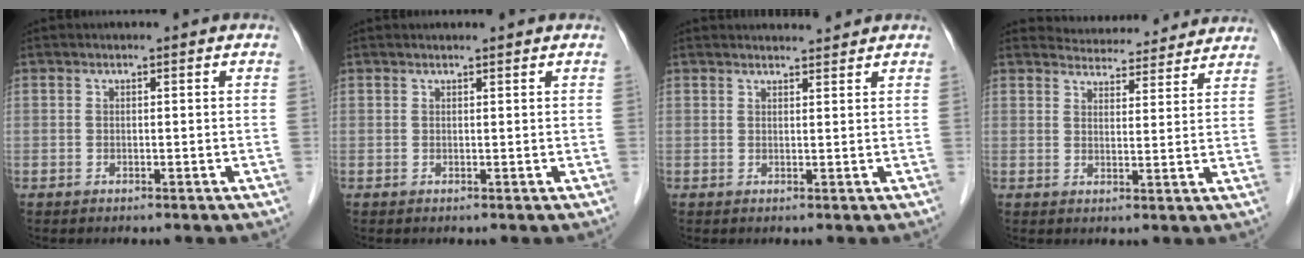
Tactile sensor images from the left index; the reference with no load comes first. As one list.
[{"total": 0.9, "force": [0.9, 0.1, 0.2], "torque": [-0.010, 0.004, 0.014]}, {"total": 6.3, "force": [6.3, 0.4, 0.8], "torque": [-0.010, 0.014, 0.073]}, {"total": 10.9, "force": [10.6, 2.4, 1.2], "torque": [-0.003, 0.014, 0.125]}]